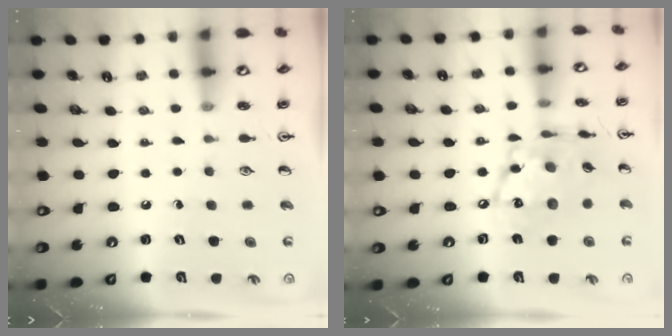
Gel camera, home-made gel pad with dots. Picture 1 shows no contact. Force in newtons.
{"total": 15.6, "press": 15.6, "slide": 0.9}